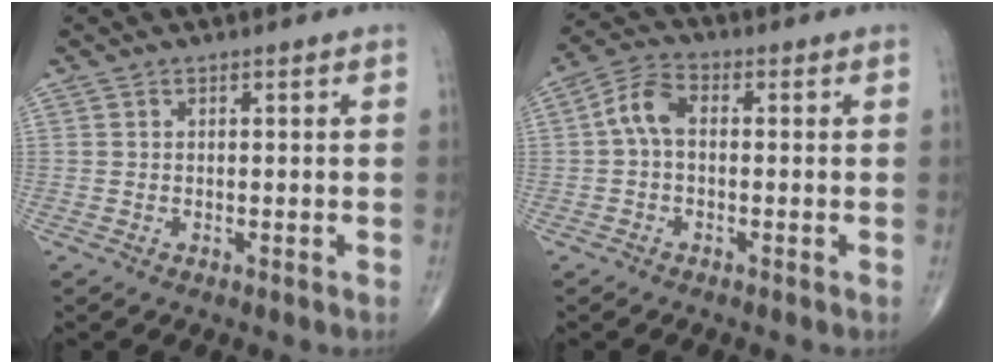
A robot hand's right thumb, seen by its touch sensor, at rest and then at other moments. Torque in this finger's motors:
{"motor_torque": [0.41, 1.66, 0.78, 0.19, 0.01]}